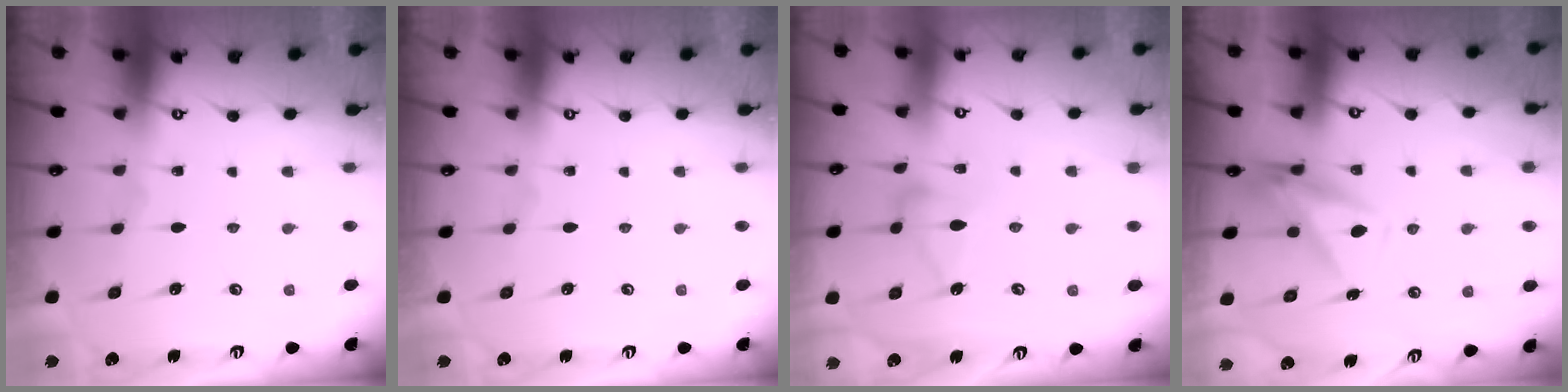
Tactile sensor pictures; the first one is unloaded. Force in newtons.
{"total": 0.0}
{"total": 8.0, "press": 8.0, "slide": 0.4}
{"total": 8.1, "press": 8.0, "slide": 1.4}